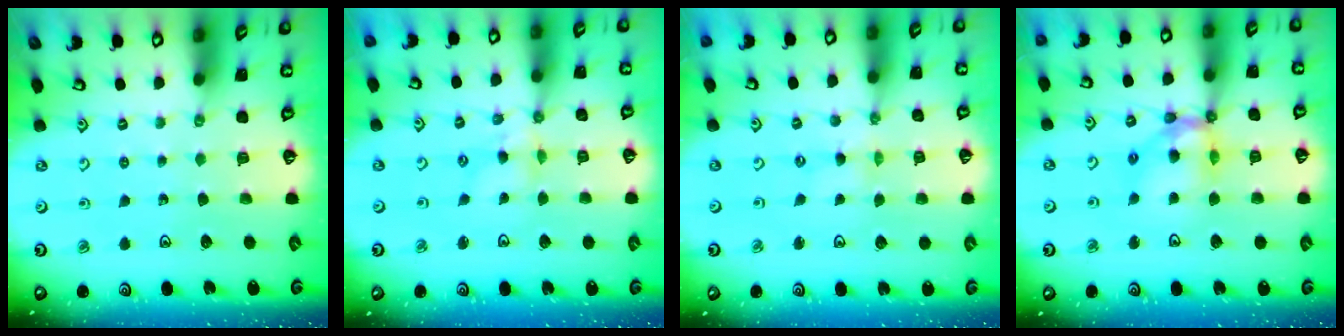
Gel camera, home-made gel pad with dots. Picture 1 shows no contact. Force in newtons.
{"total": 3.5, "press": 3.5, "slide": 0.3}
{"total": 0.0}
{"total": 12.5, "press": 12.4, "slide": 1.5}